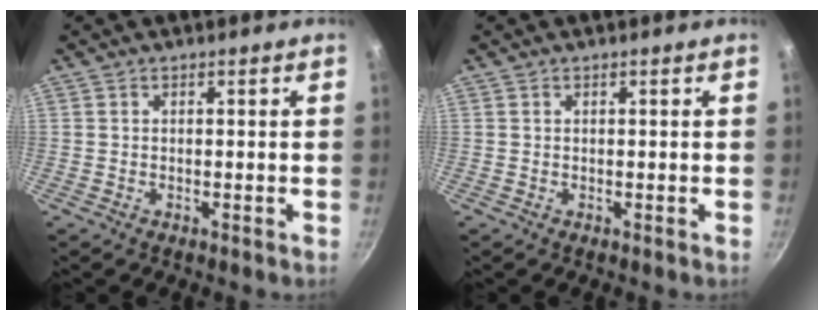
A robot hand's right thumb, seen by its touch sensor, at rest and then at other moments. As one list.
[{"total": 0.0}]